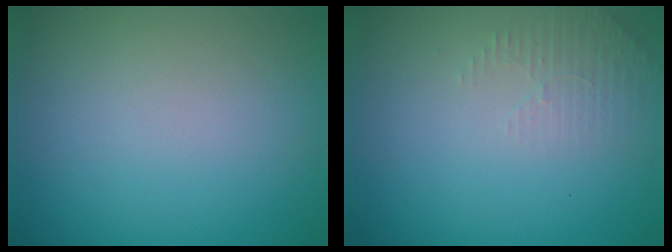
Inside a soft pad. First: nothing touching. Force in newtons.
{"total": 1.5, "press": 1.5, "slide": 0.4}